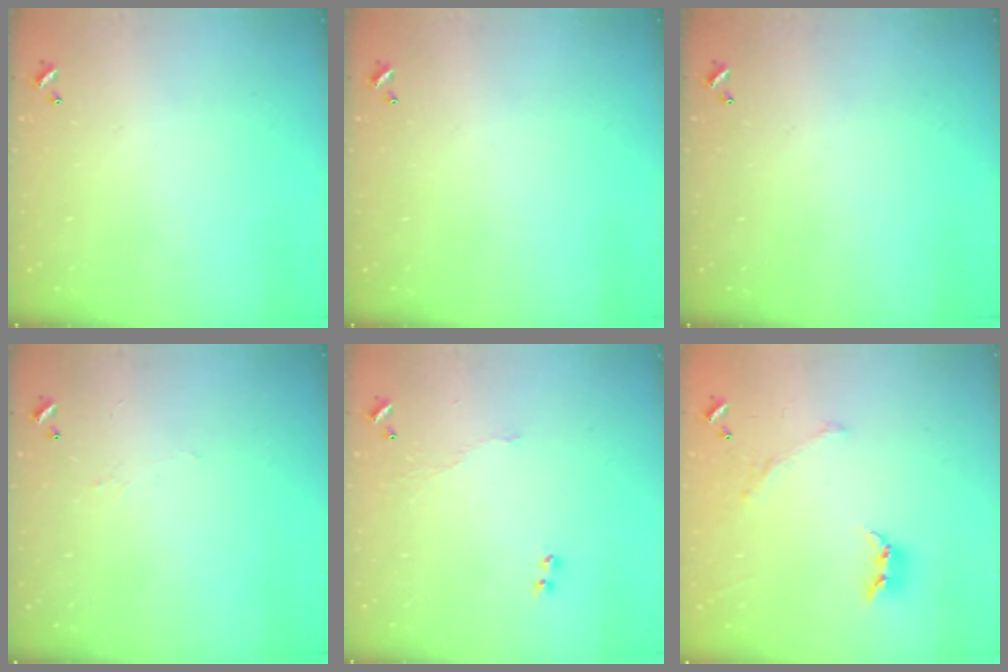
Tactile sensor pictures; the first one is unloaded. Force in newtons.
{"total": 0.0}
{"total": 0.0}
{"total": 2.2, "press": 2.0, "slide": 0.8}
{"total": 3.5, "press": 3.4, "slide": 0.7}
{"total": 2.3, "press": 2.0, "slide": 1.0}